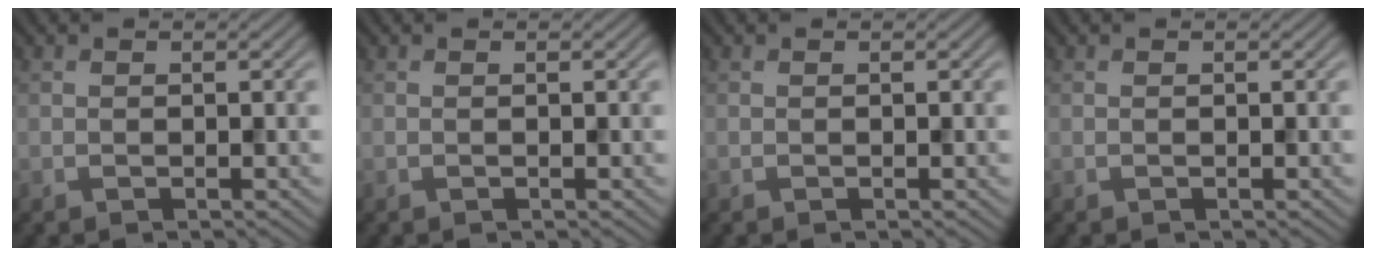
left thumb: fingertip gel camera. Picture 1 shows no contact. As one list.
[{"total": 0.0}, {"total": 0.0}, {"total": 0.0}]